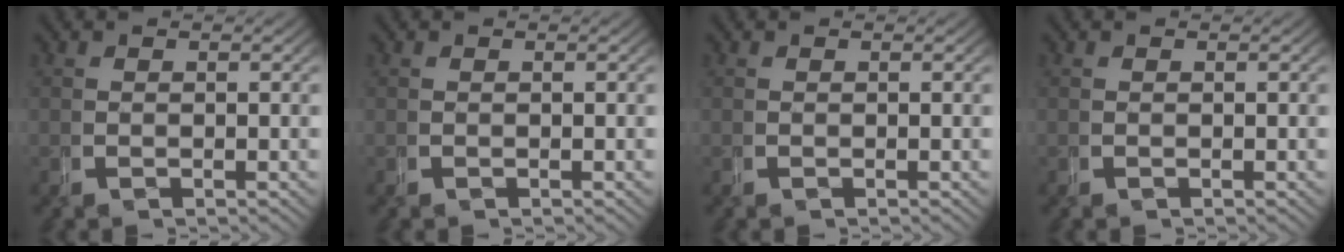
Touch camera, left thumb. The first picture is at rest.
{"total": 0.0}
{"total": 0.0}
{"total": 0.0}